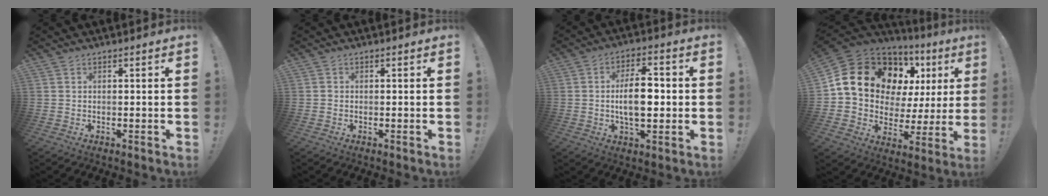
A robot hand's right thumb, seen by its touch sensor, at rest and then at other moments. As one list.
[{"total": 0.5, "force": [-0.3, 0.4, 0.1], "torque": [-0.006, 0.004, -0.003]}, {"total": 10.9, "force": [-0.3, 5.5, 9.4], "torque": [-0.168, 0.002, -0.013]}, {"total": 19.4, "force": [9.5, 12.2, 11.7], "torque": [-0.192, -0.052, 0.197]}]